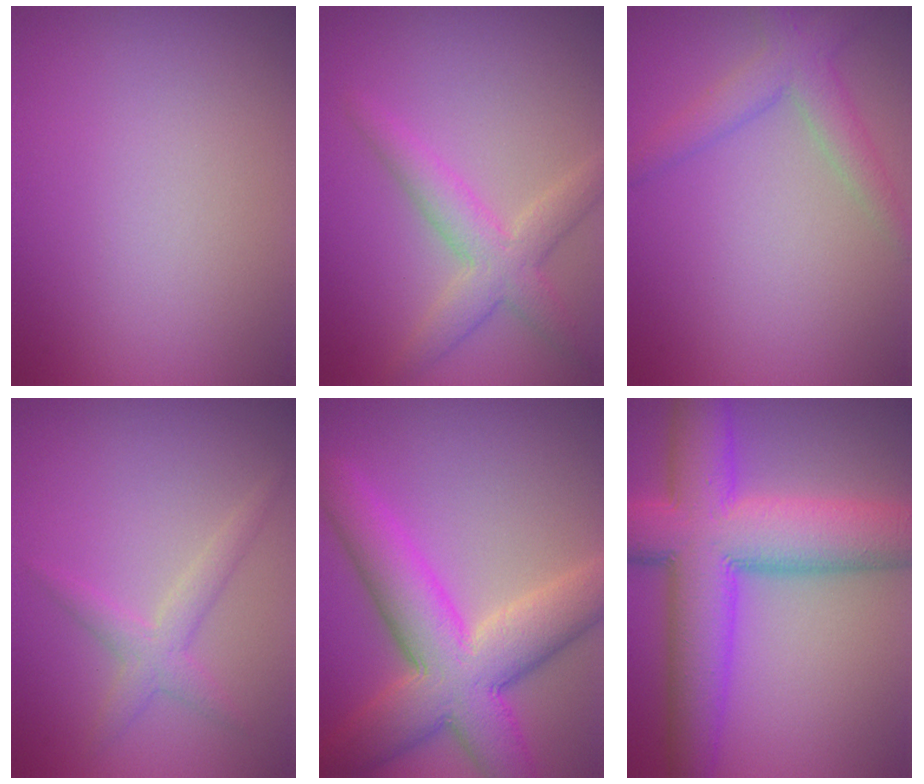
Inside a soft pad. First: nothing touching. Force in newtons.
{"total": 3.8, "press": 3.8, "slide": 0.1}
{"total": 3.0, "press": 3.0, "slide": 0.1}
{"total": 2.2, "press": 2.2, "slide": 0.1}
{"total": 10.1, "press": 10.1, "slide": 0.5}
{"total": 12.5, "press": 12.5, "slide": 0.2}